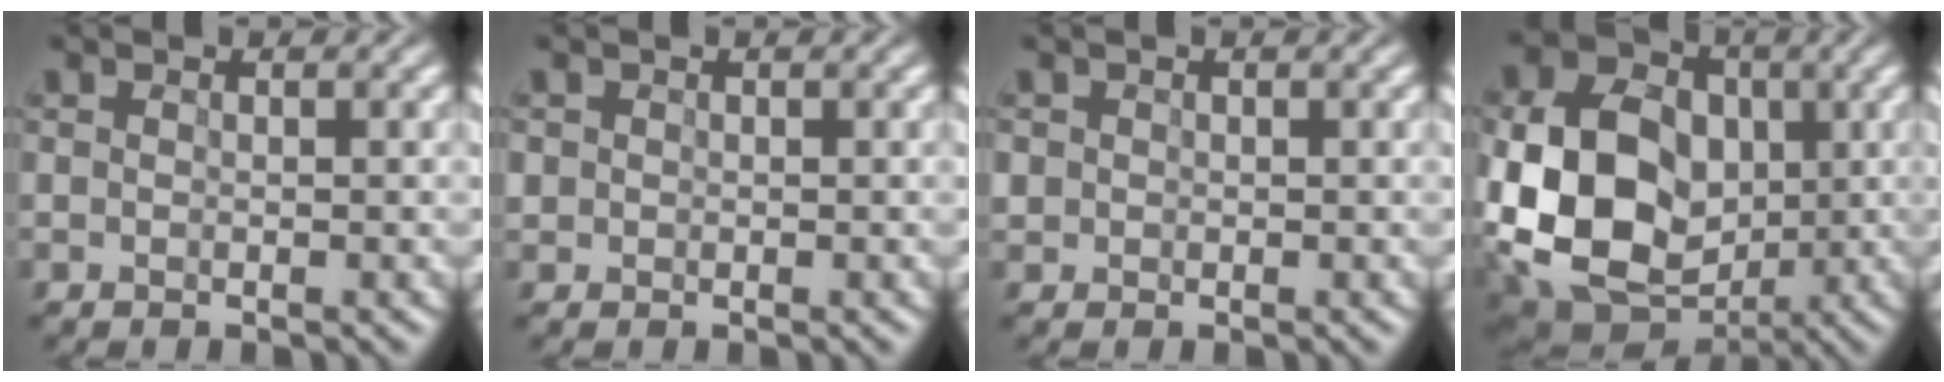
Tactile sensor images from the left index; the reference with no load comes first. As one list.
[{"total": 1.6, "force": [0.2, 1.5, 0.4], "torque": [-0.005, 0.017, -0.001]}, {"total": 2.0, "force": [0.2, 1.9, 0.6], "torque": [-0.010, 0.025, -0.002]}, {"total": 13.5, "force": [-1.3, 10.0, 9.0], "torque": [-0.203, -0.020, -0.001]}]